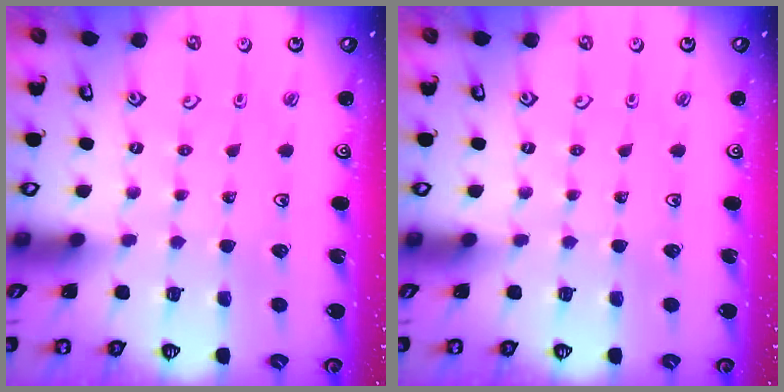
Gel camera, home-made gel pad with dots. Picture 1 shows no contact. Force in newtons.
{"total": 0.0}